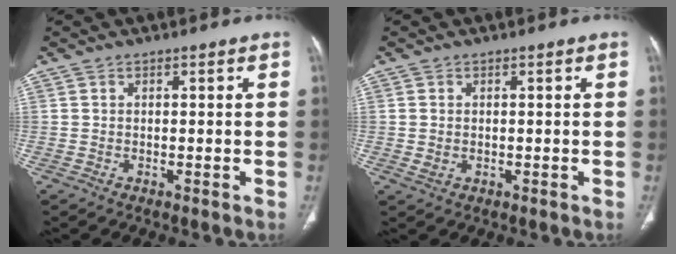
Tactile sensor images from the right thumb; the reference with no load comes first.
{"total": 1.6, "force": [0.0, 1.2, 1.1], "torque": [-0.029, 0.001, 0.005]}